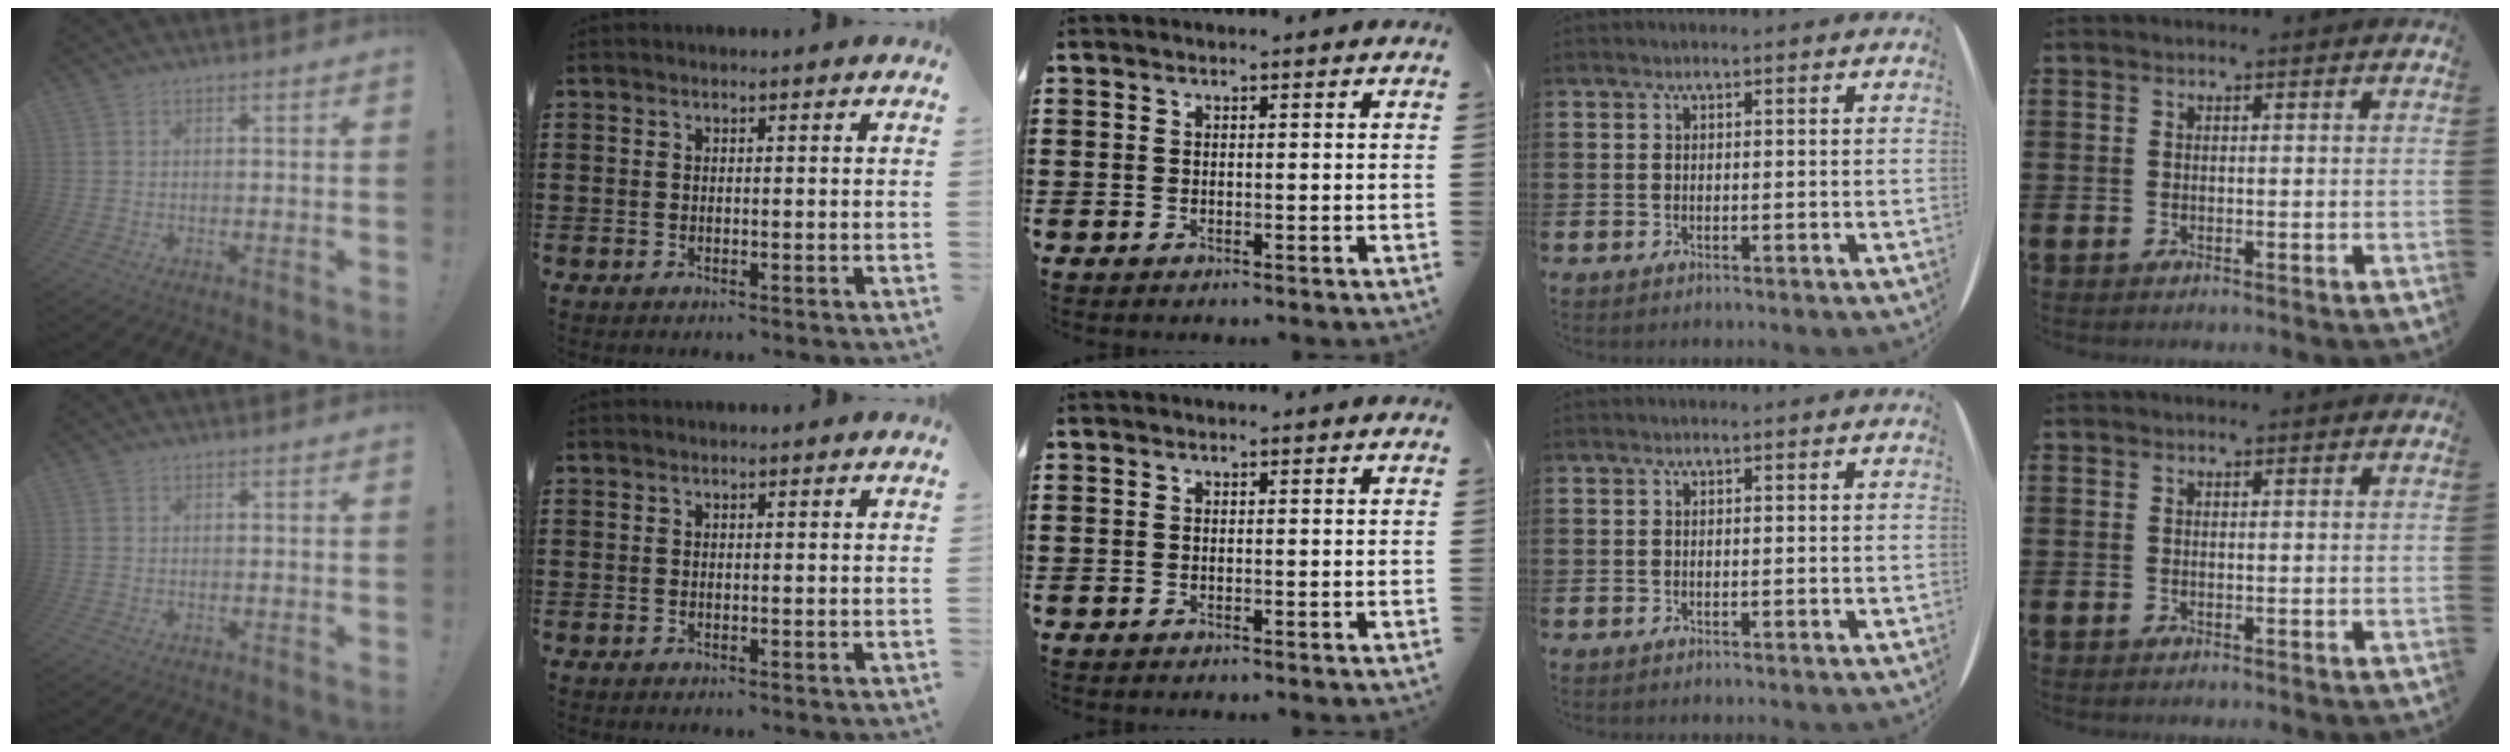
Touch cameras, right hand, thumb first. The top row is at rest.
{}